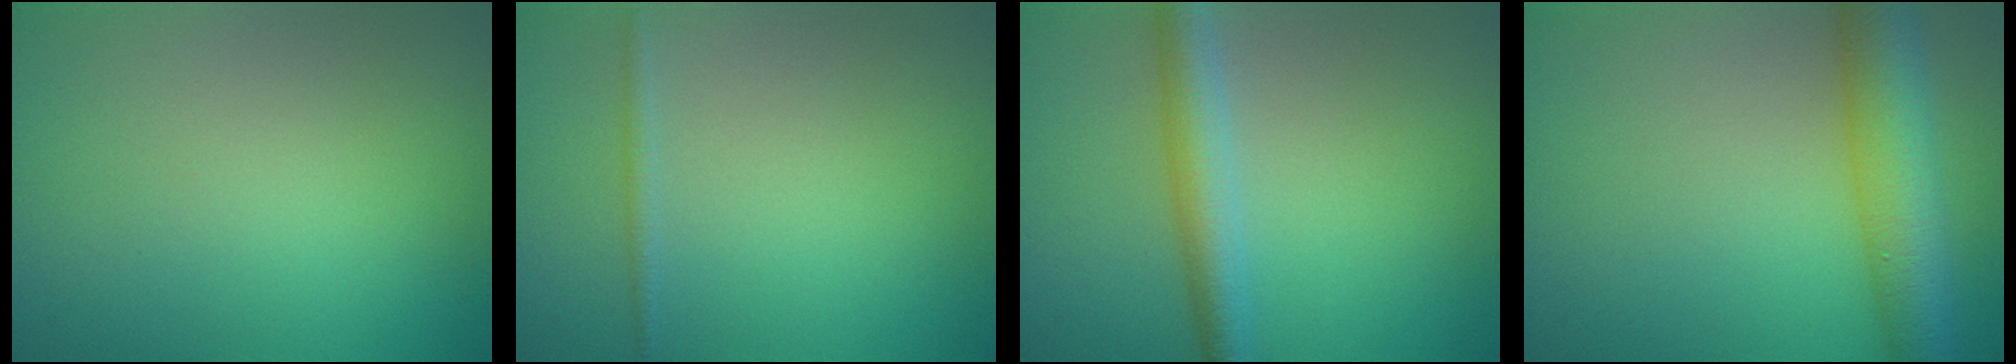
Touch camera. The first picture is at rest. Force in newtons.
{"total": 0.7, "press": 0.7, "slide": 0.0}
{"total": 3.7, "press": 3.7, "slide": 0.1}
{"total": 7.4, "press": 7.4, "slide": 0.3}